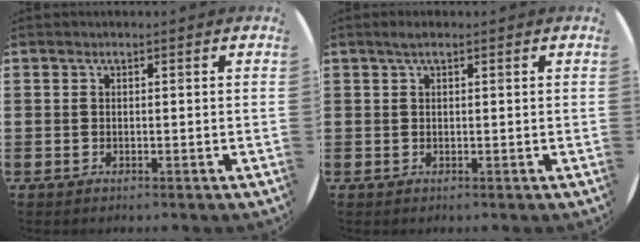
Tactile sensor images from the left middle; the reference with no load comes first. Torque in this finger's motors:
{"motor_torque": [0.42, -0.20, 0.02, 0.04]}